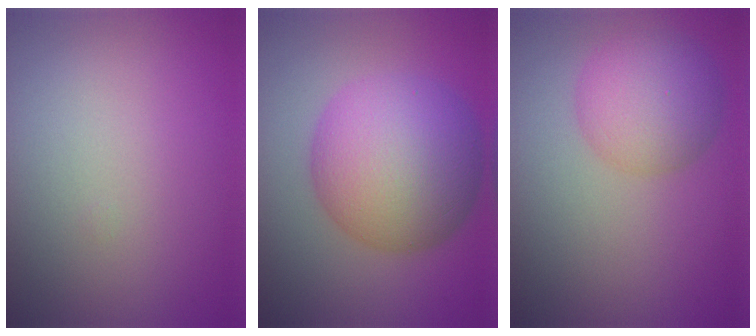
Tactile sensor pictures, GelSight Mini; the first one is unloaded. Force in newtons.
{"total": 10.6, "press": 10.6, "slide": 0.1}
{"total": 5.1, "press": 5.1, "slide": 0.2}